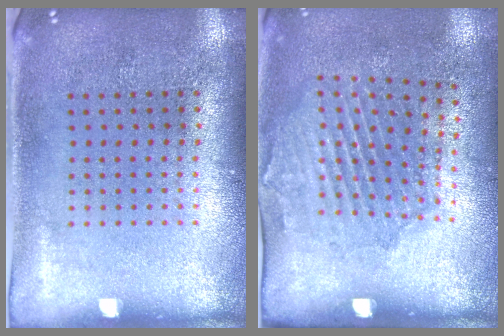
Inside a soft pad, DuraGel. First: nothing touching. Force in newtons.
{"total": 1.8, "press": 1.3, "slide": 1.2}